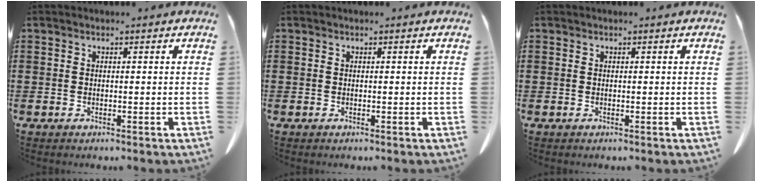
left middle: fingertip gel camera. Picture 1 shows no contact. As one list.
[{"total": 0.0}, {"total": 0.0}]